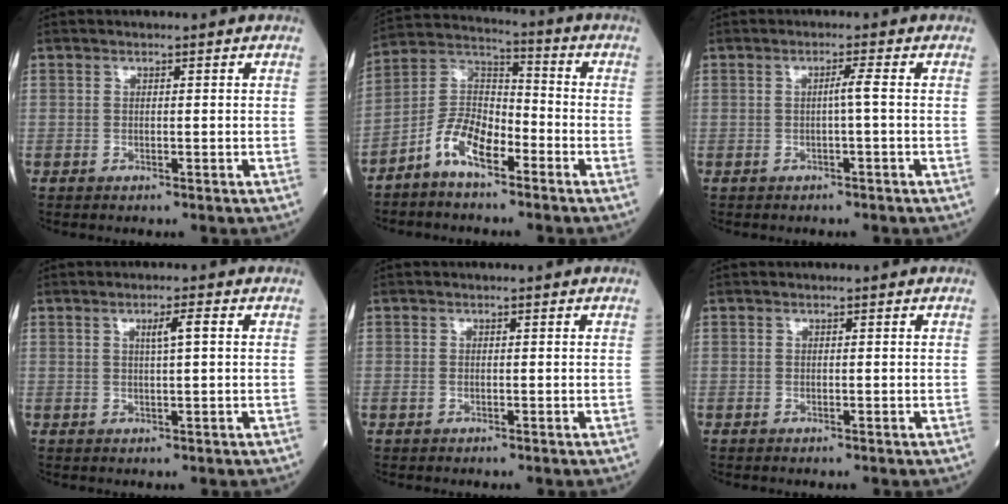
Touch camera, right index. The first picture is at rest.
{"total": 8.6, "force": [-5.1, 3.7, 5.9], "torque": [-0.121, 0.016, -0.105]}
{"total": 1.6, "force": [-0.1, -0.6, 1.5], "torque": [-0.025, 0.002, -0.003]}
{"total": 2.5, "force": [0.7, -0.1, 2.4], "torque": [-0.041, 0.002, 0.012]}
{"total": 0.0}
{"total": 0.0}